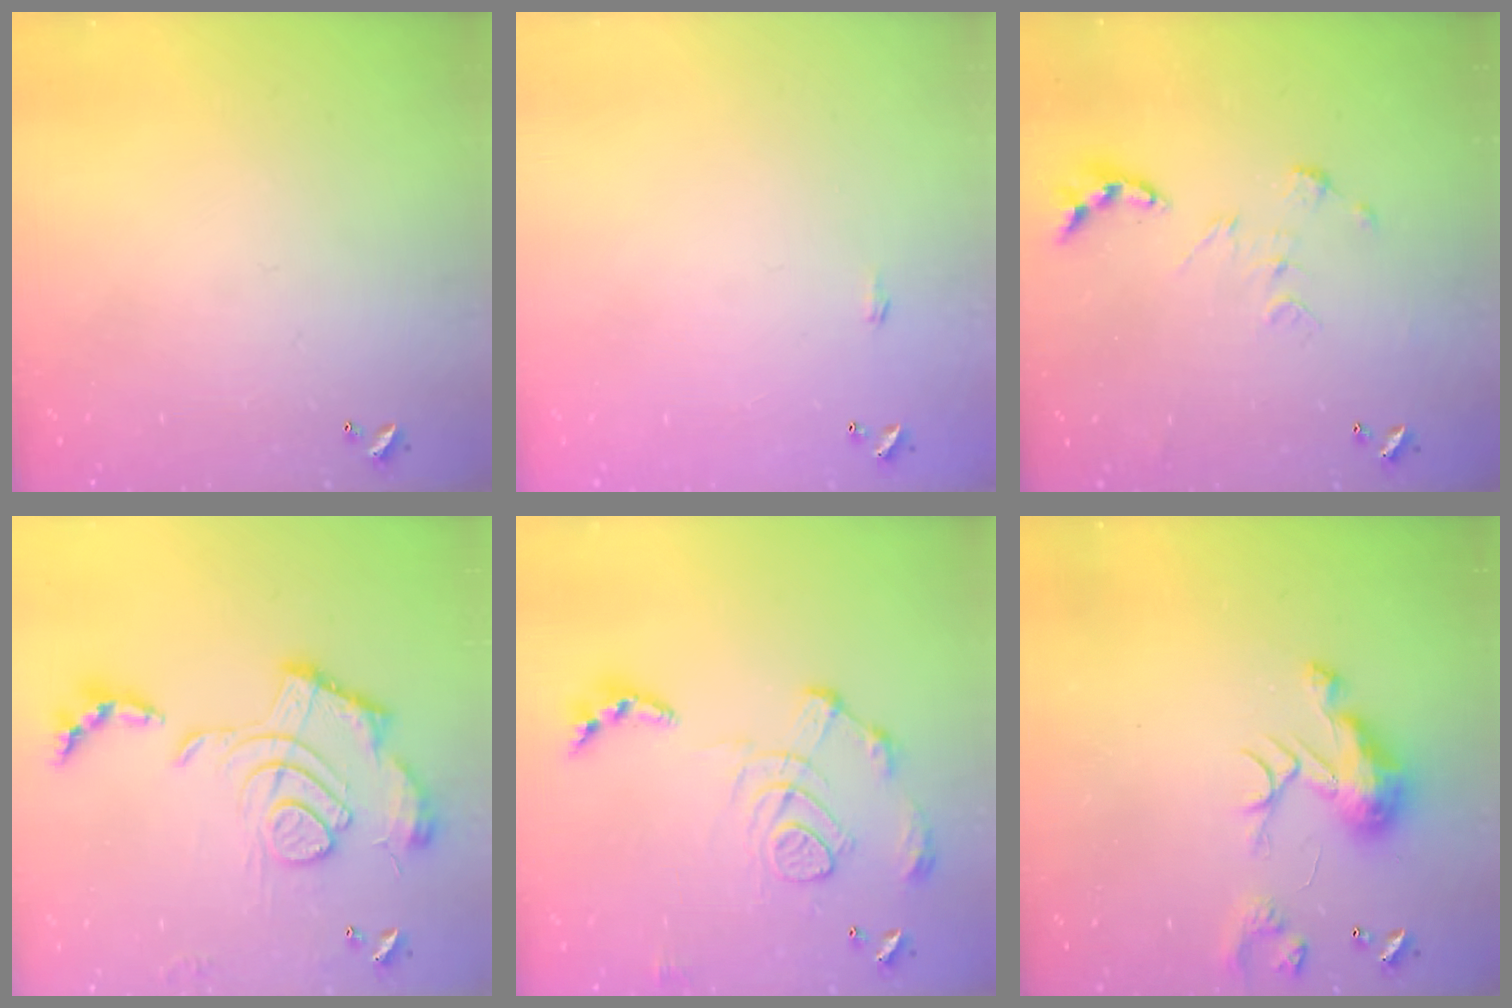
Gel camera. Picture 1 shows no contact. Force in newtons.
{"total": 0.6, "press": 0.6, "slide": 0.2}
{"total": 0.0}
{"total": 2.4, "press": 1.9, "slide": 1.5}
{"total": 13.9, "press": 13.8, "slide": 1.5}
{"total": 9.2, "press": 9.2, "slide": 0.5}